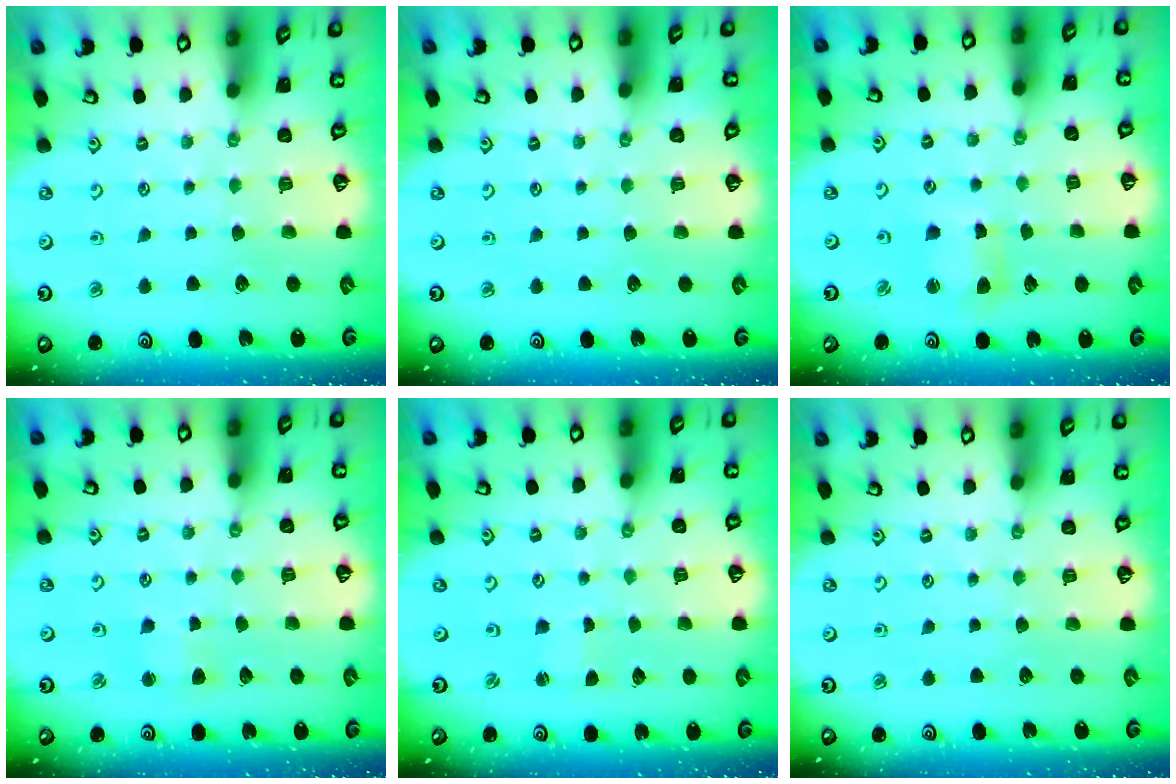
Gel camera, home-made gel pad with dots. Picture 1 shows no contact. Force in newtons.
{"total": 0.0}
{"total": 4.8, "press": 4.7, "slide": 0.7}
{"total": 2.5, "press": 2.4, "slide": 0.5}
{"total": 0.0}
{"total": 0.0}